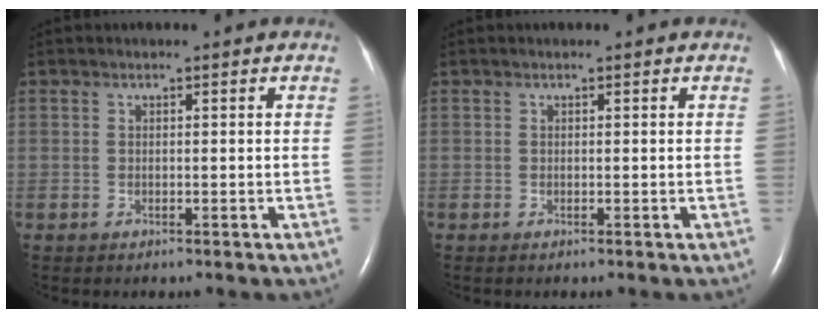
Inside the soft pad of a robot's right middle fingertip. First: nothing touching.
{"total": 0.0}